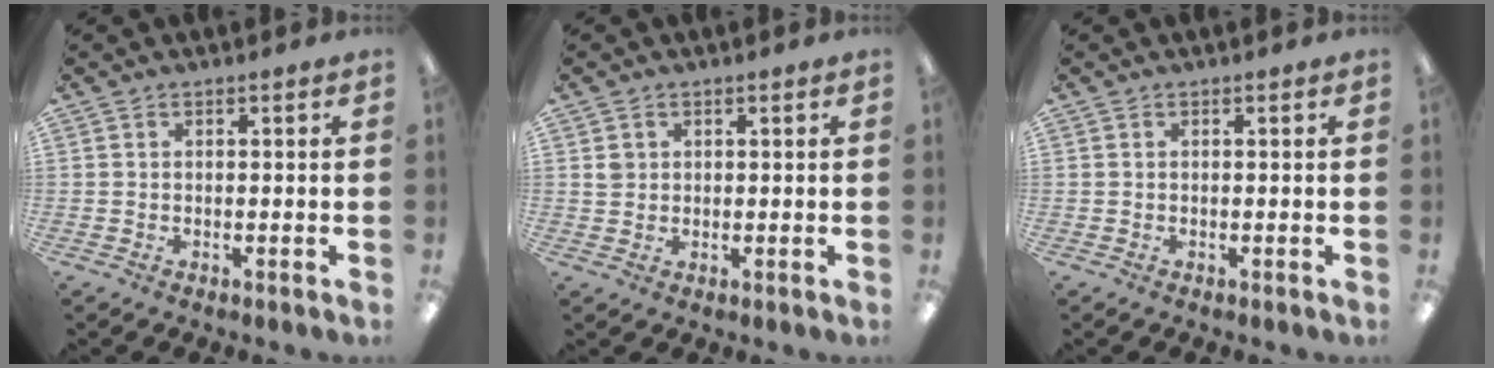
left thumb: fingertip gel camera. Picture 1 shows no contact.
{"total": 2.0, "force": [0.7, 1.8, 0.4], "torque": [-0.001, -0.001, 0.012]}
{"total": 0.0}